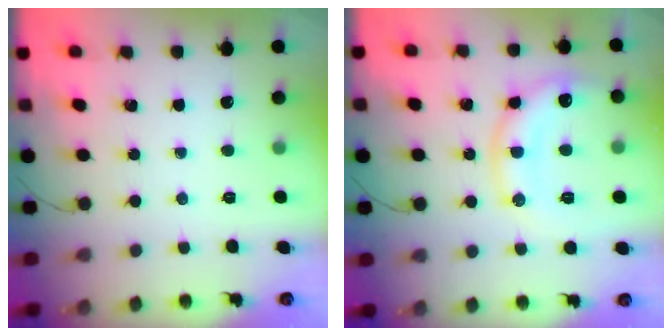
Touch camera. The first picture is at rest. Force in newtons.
{"total": 12.7, "press": 12.7, "slide": 0.8}